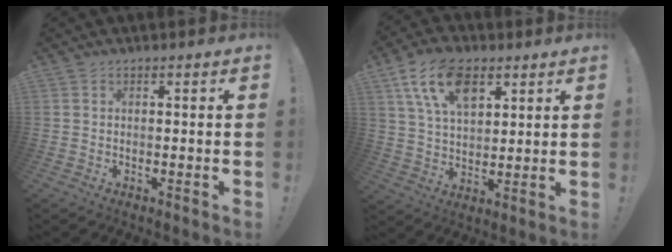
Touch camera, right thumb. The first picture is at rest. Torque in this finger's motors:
{"motor_torque": [-0.63, 1.06, 0.62, 0.68, 0.06]}